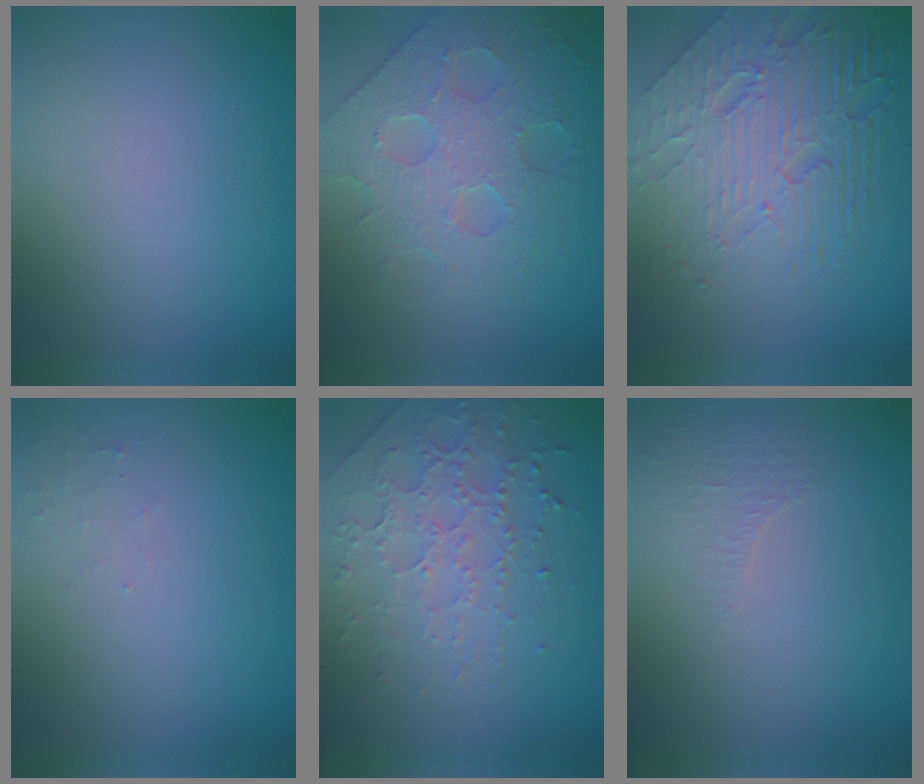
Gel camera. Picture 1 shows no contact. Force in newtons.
{"total": 4.6, "press": 4.4, "slide": 1.1}
{"total": 8.4, "press": 5.6, "slide": 6.2}
{"total": 0.7, "press": 0.7, "slide": 0.2}
{"total": 4.4, "press": 3.1, "slide": 3.2}
{"total": 0.9, "press": 0.5, "slide": 0.8}